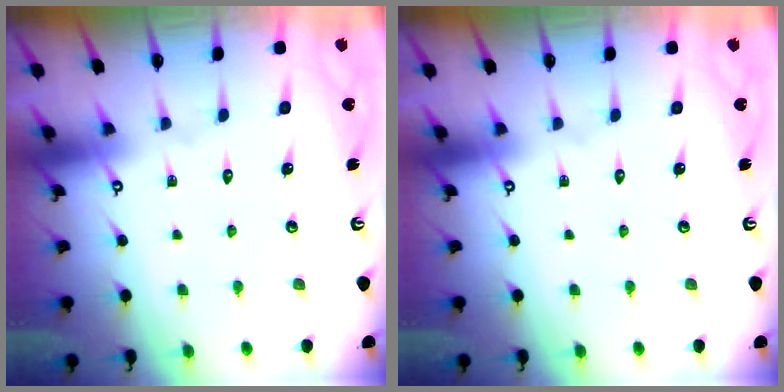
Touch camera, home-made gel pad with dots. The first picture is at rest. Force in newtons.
{"total": 0.0}